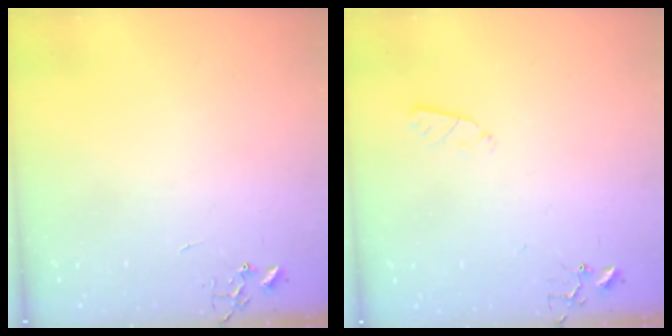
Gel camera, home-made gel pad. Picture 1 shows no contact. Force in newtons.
{"total": 2.9, "press": 2.8, "slide": 0.5}